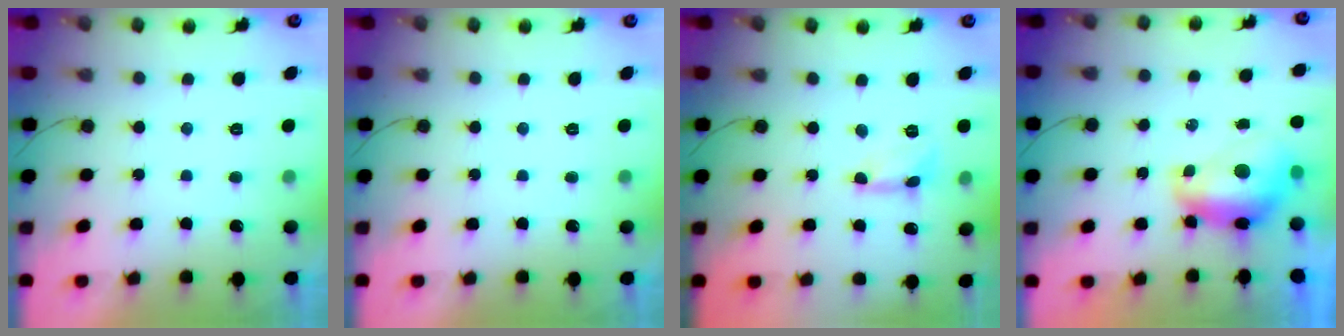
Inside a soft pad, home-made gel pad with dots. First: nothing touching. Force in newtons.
{"total": 0.0}
{"total": 1.6, "press": 1.6, "slide": 0.1}
{"total": 8.7, "press": 8.7, "slide": 0.6}